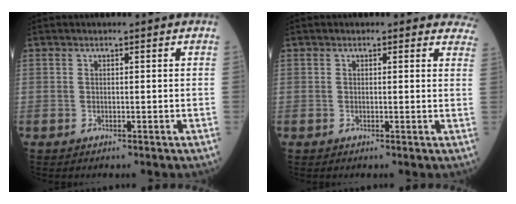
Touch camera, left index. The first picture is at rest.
{"total": 4.4, "force": [4.0, 1.8, 0.4], "torque": [0.028, -0.013, 0.009]}